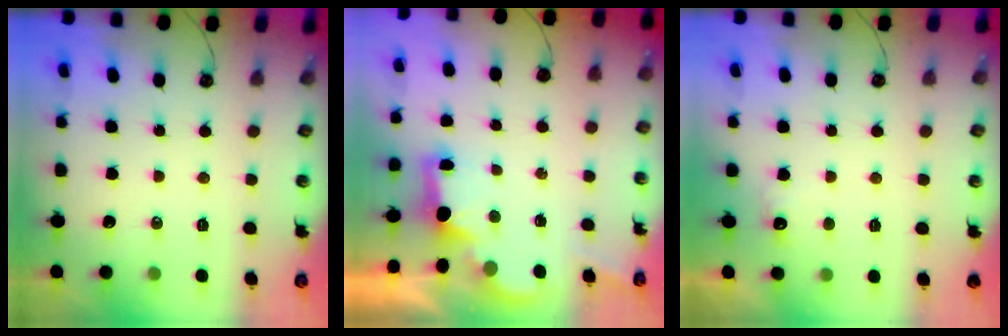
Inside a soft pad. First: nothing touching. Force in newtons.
{"total": 2.3, "press": 2.2, "slide": 0.7}
{"total": 3.7, "press": 3.6, "slide": 1.0}